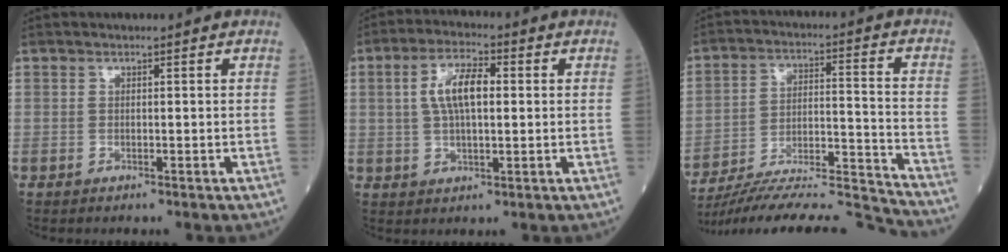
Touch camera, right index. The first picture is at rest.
{"total": 7.3, "force": [1.2, 2.5, 6.7], "torque": [-0.134, 0.016, 0.022]}
{"total": 19.4, "force": [-18.5, -0.6, 5.6], "torque": [-0.093, 0.007, -0.292]}